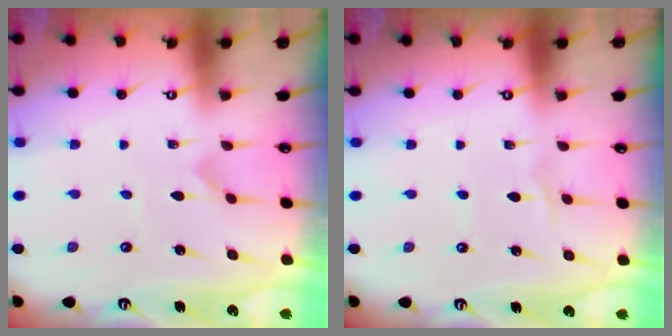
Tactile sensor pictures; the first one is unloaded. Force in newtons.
{"total": 1.1, "press": 1.1, "slide": 0.1}